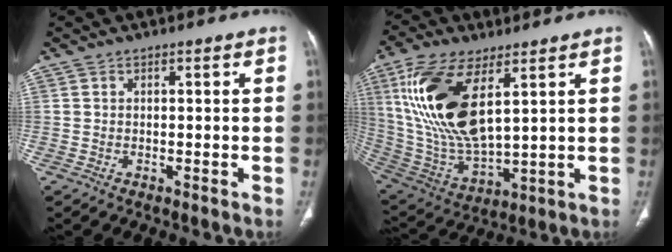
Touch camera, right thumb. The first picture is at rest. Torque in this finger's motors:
{"motor_torque": [-1.36, 3.37, 1.39, 1.38, 0.57]}